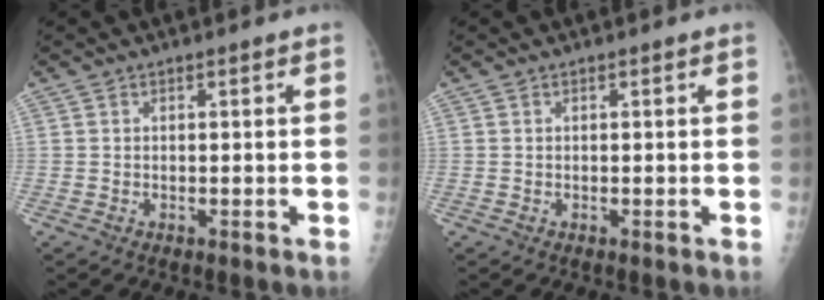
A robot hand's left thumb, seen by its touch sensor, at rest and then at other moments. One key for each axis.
{"total": 0.0}